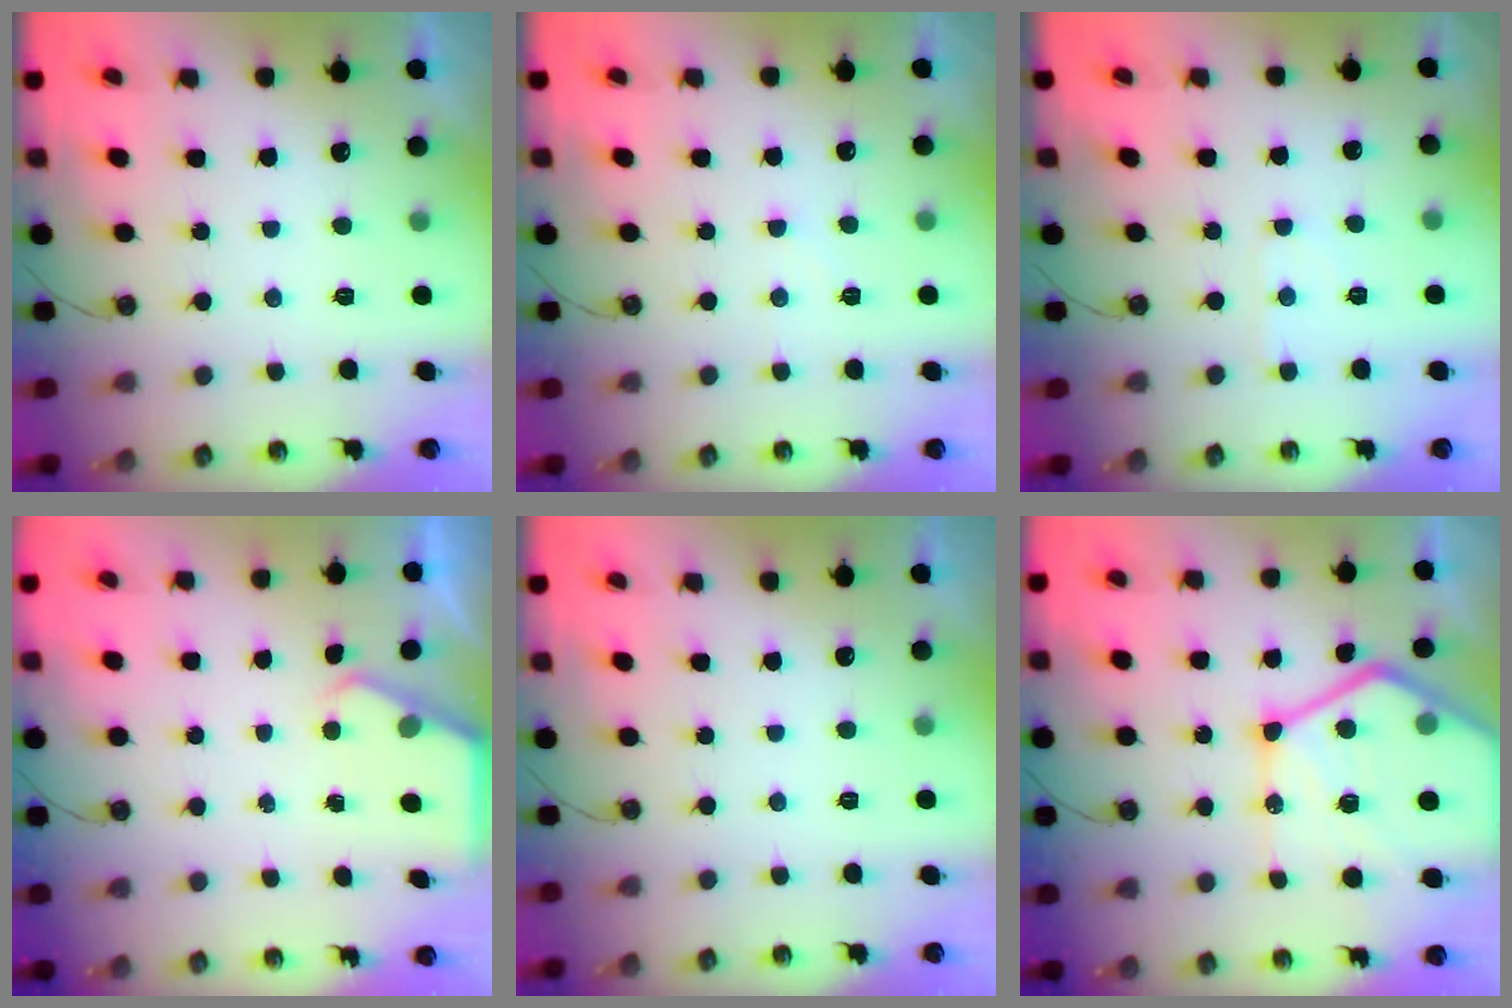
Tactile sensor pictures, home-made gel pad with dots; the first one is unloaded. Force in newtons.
{"total": 5.2, "press": 5.1, "slide": 1.0}
{"total": 2.5, "press": 2.5, "slide": 0.4}
{"total": 2.2, "press": 2.1, "slide": 0.3}
{"total": 0.0}
{"total": 26.9, "press": 26.8, "slide": 2.9}